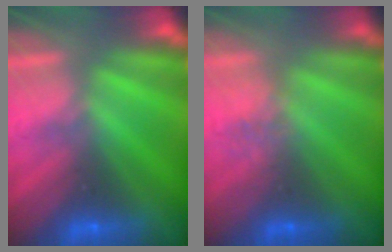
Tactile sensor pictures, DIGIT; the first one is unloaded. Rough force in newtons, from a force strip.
{"total": 2.4}